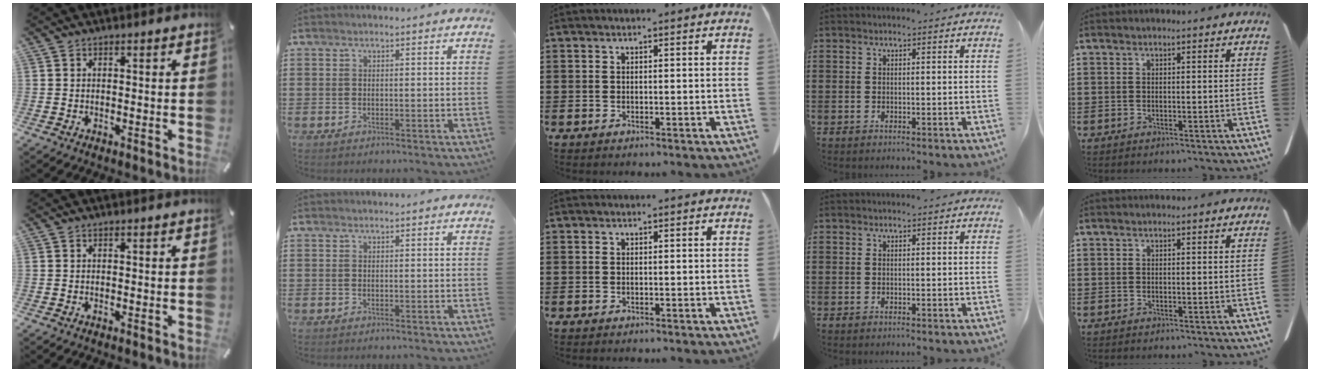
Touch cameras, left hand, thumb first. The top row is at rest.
{}